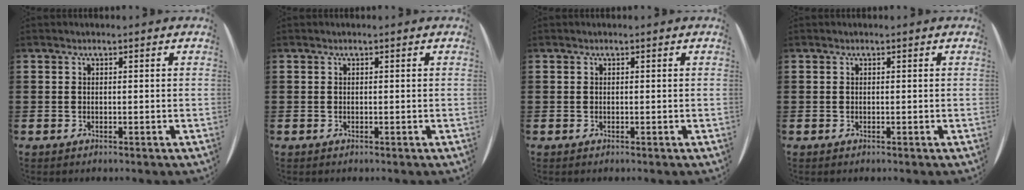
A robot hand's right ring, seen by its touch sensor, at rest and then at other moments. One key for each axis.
{"total": 0.0}
{"total": 0.0}
{"total": 0.0}